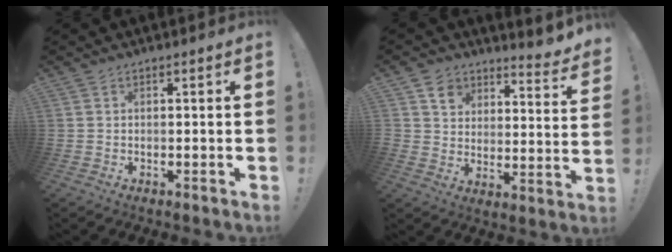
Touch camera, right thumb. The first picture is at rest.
{"total": 6.8, "force": [5.5, 3.3, 2.2], "torque": [-0.042, -0.050, 0.101]}